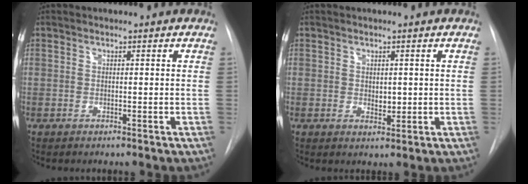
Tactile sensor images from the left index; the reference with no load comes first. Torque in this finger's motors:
{"motor_torque": [0.28, 0.00, 0.02, 0.02]}